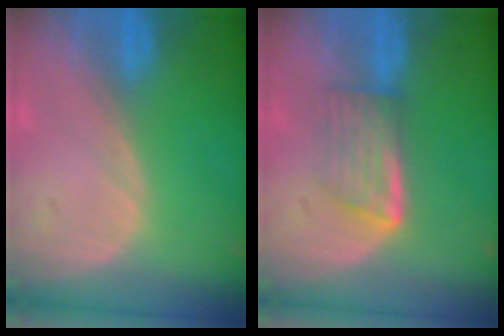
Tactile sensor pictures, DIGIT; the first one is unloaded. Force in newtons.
{"total": 5.8, "press": 5.0, "slide": 2.9}